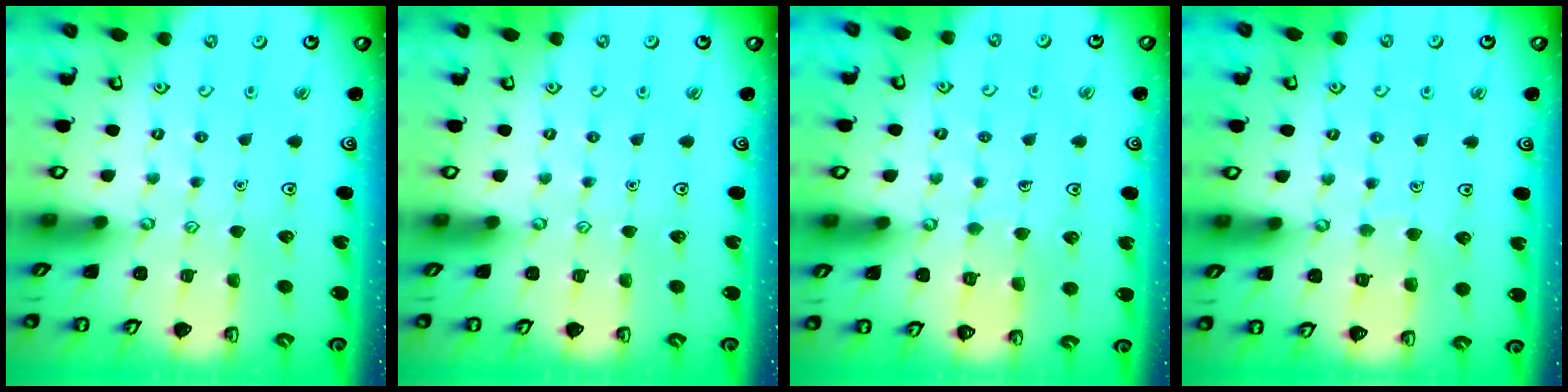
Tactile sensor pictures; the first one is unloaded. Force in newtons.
{"total": 0.0}
{"total": 6.1, "press": 6.1, "slide": 0.4}
{"total": 5.5, "press": 5.5, "slide": 0.5}